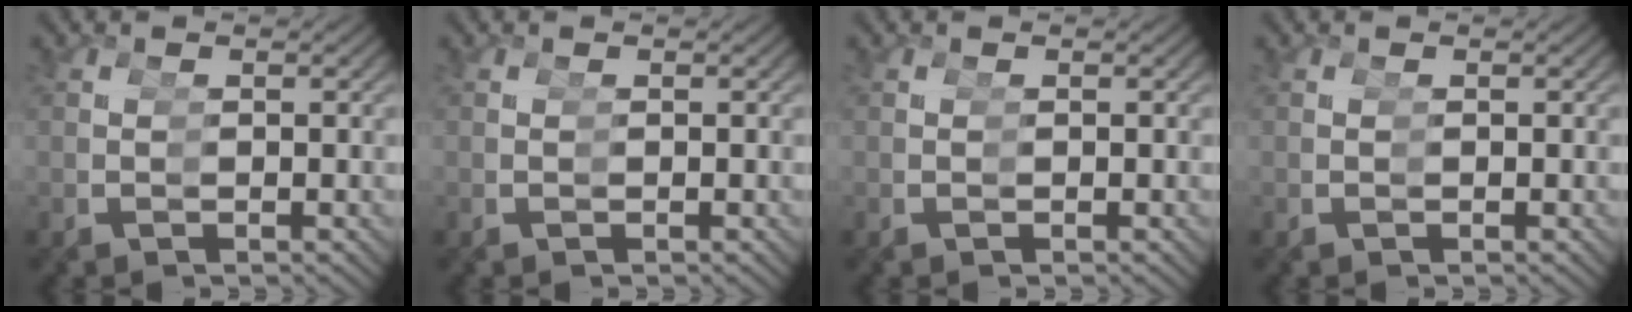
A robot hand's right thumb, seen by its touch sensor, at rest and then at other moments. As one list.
[{"total": 0.0}, {"total": 0.0}, {"total": 0.0}]